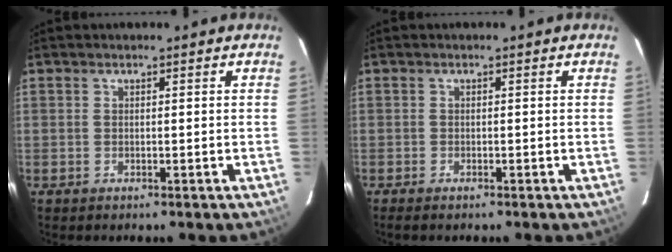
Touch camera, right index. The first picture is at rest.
{"total": 1.5, "force": [-1.3, 0.4, 0.8], "torque": [-0.018, -0.005, -0.023]}